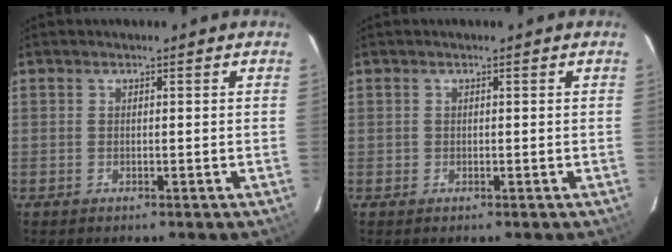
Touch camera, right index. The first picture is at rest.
{"total": 0.8, "force": [-0.1, 0.8, -0.1], "torque": [0.002, 0.003, 0.000]}